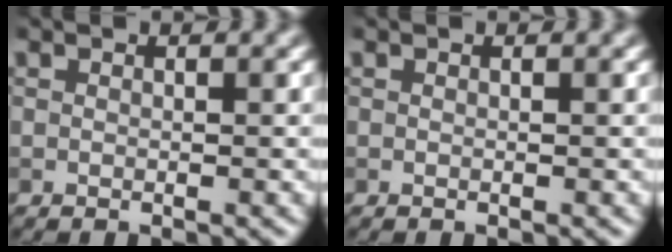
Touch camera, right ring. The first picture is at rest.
{"total": 0.0}